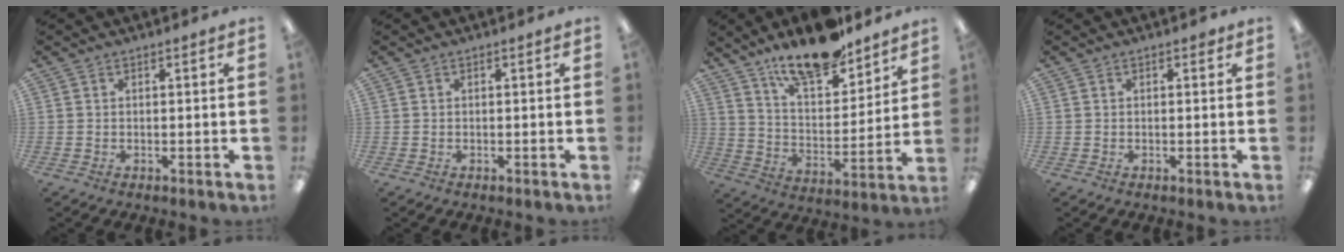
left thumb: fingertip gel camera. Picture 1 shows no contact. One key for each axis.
{"total": 0.0}
{"total": 16.4, "fx": 13.8, "fy": 5.0, "fz": 7.4, "tx": -0.124, "ty": -0.091, "tz": 0.240}
{"total": 0.8, "fx": 0.4, "fy": 0.4, "fz": 0.5, "tx": -0.003, "ty": -0.001, "tz": 0.005}